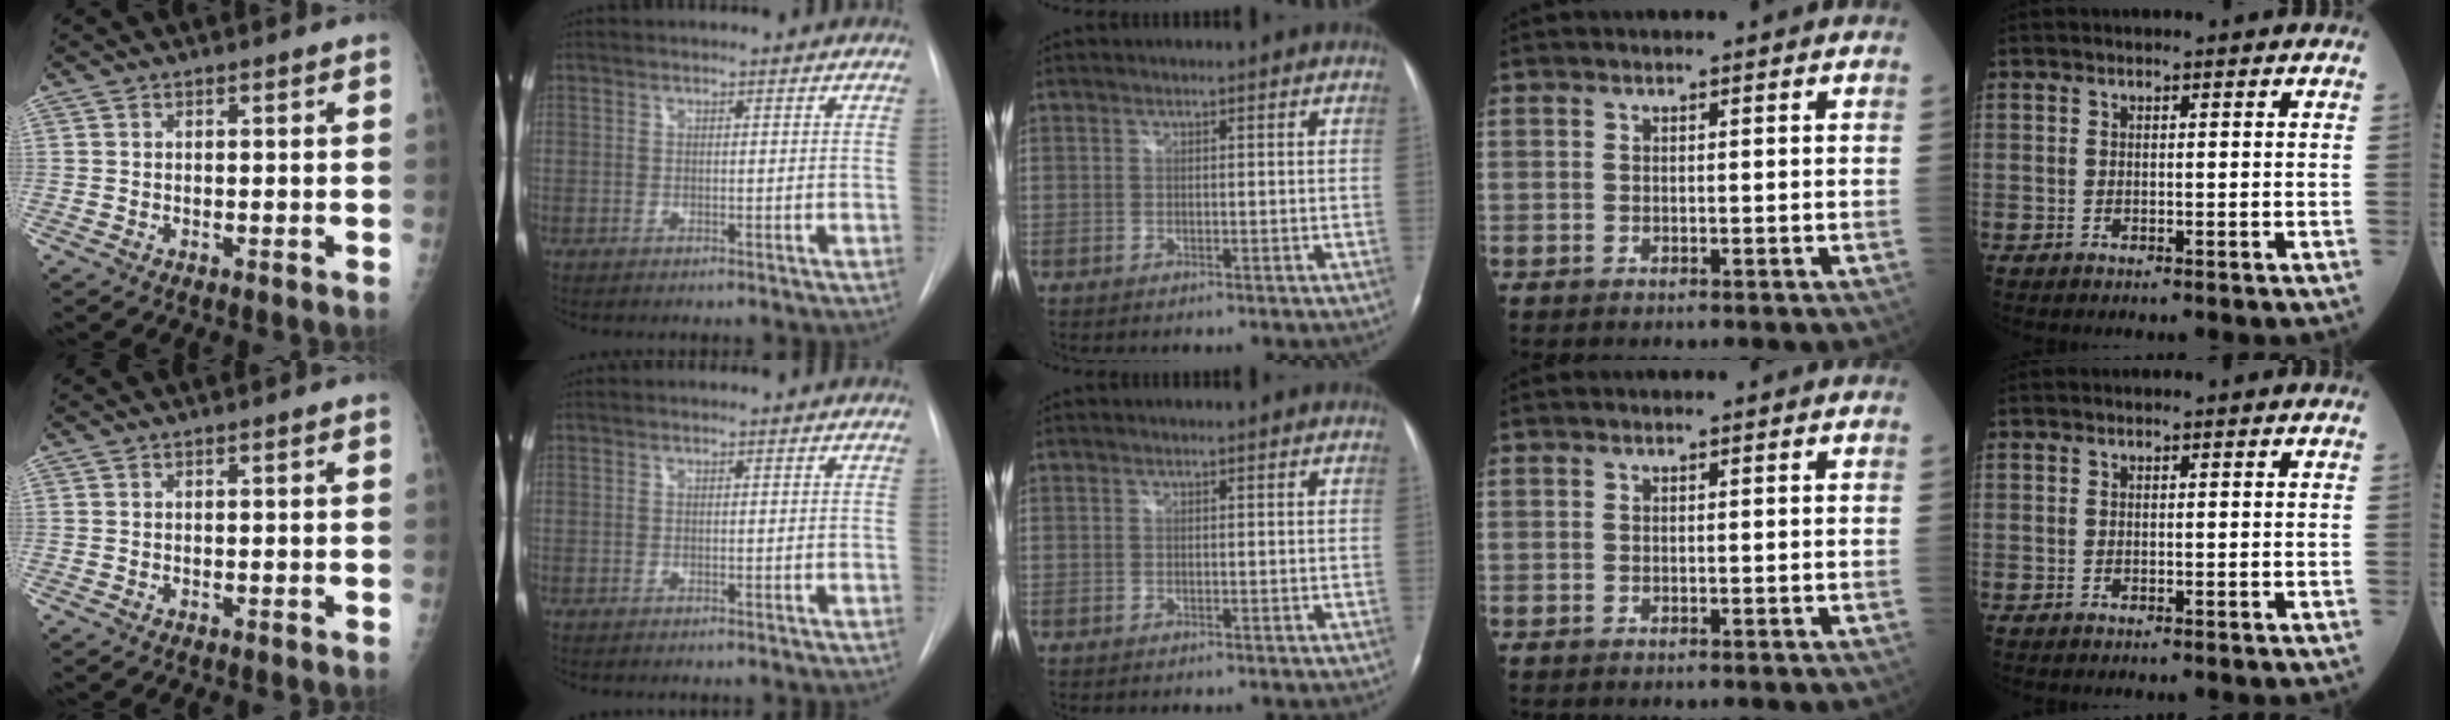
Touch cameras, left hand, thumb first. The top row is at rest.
{}